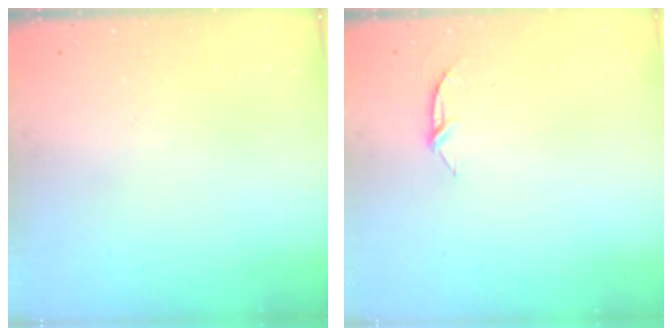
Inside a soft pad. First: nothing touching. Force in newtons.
{"total": 4.3, "press": 4.3, "slide": 0.4}